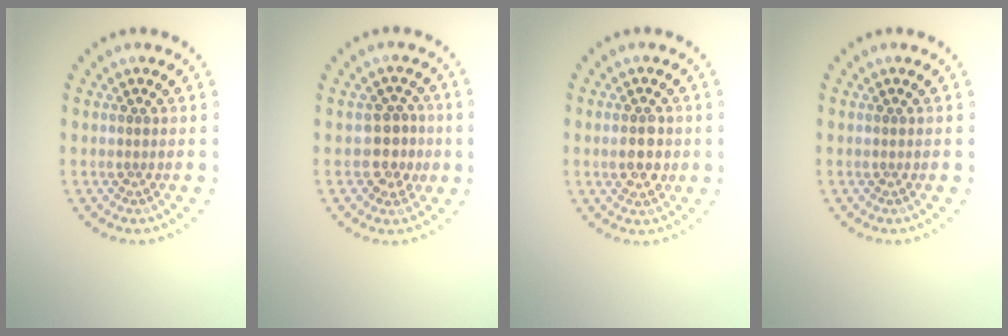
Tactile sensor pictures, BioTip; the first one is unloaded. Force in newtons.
{"total": 2.8, "press": 2.5, "slide": 1.2}
{"total": 2.6, "press": 2.6, "slide": 0.2}
{"total": 0.0}